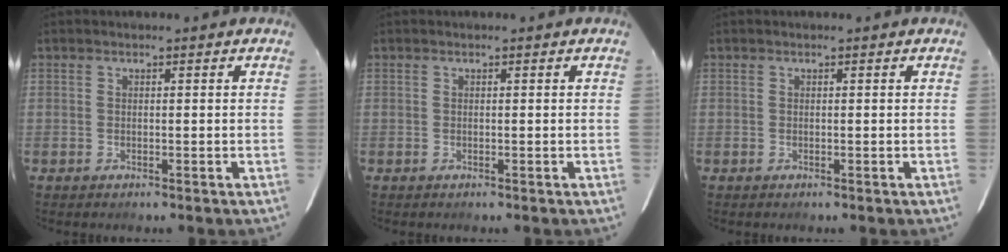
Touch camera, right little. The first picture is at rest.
{"total": 0.0}
{"total": 0.0}